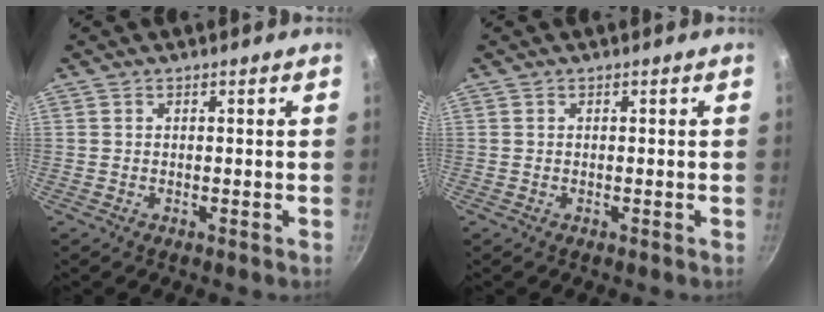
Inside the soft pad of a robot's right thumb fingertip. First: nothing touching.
{"total": 0.0}